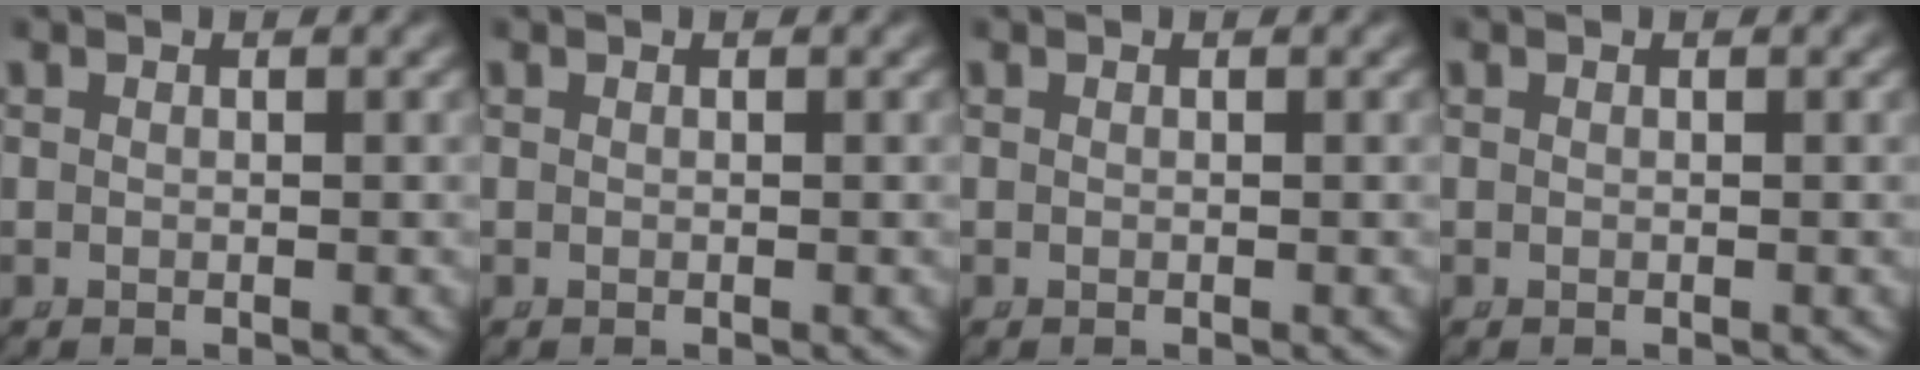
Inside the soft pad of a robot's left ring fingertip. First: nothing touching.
{"total": 0.0}
{"total": 0.0}
{"total": 0.0}